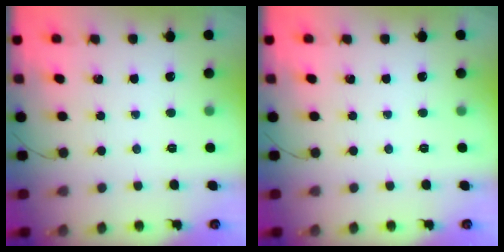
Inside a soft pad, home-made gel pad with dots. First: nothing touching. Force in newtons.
{"total": 0.0}